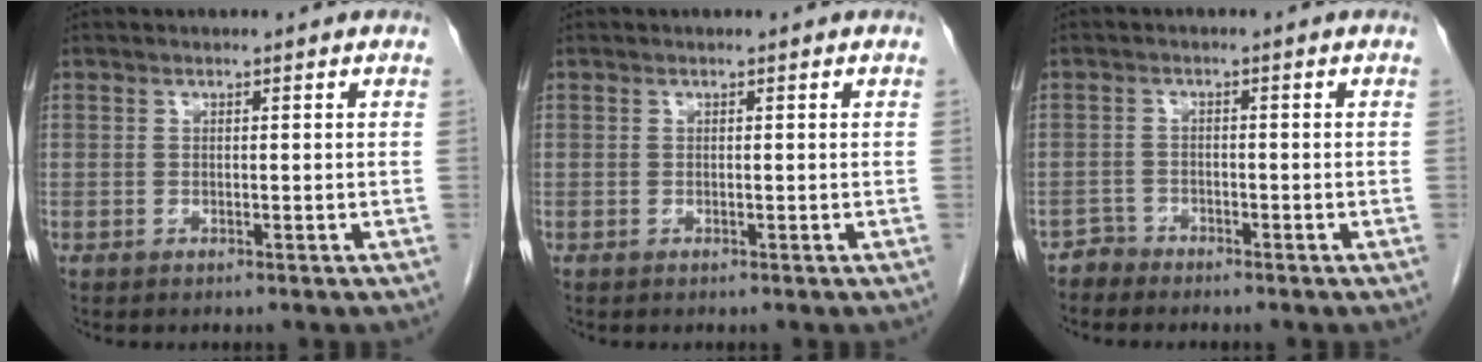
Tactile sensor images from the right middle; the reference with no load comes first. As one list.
[{"total": 0.0}, {"total": 1.8, "force": [-1.6, 0.5, -0.7], "torque": [0.017, -0.001, -0.032]}]